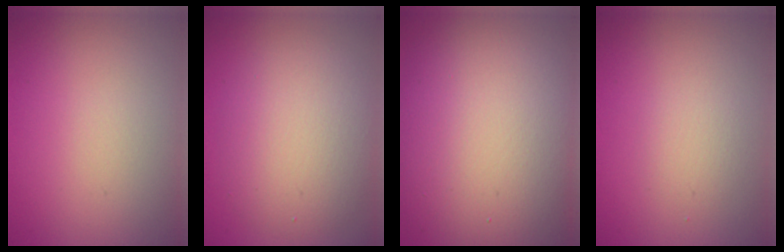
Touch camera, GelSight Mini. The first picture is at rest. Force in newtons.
{"total": 5.3, "press": 5.3, "slide": 0.6}
{"total": 15.6, "press": 15.5, "slide": 1.5}
{"total": 1.4, "press": 1.4, "slide": 0.1}